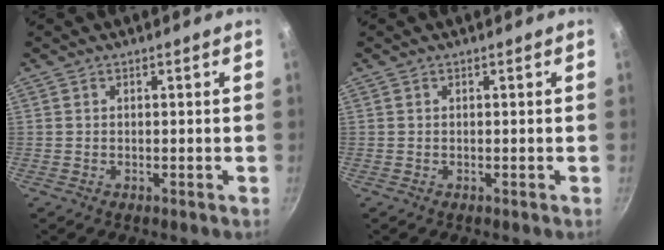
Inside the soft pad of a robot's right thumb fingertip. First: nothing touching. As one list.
[{"total": 0.0}]